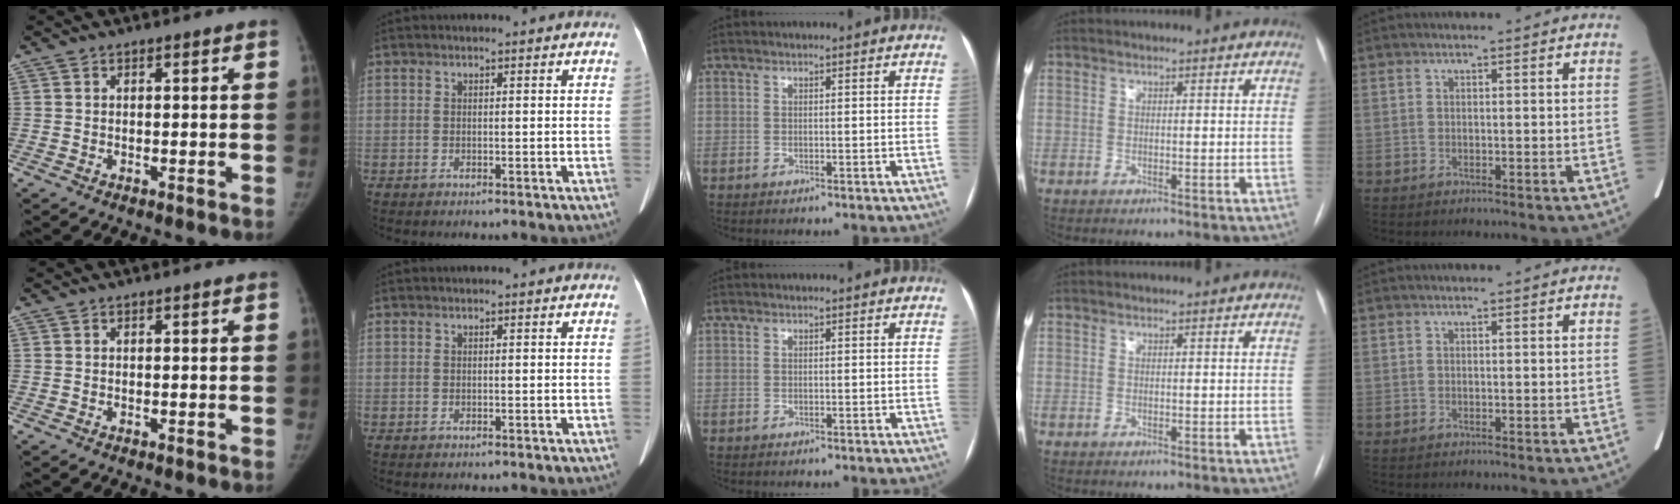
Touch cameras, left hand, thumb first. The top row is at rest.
{}